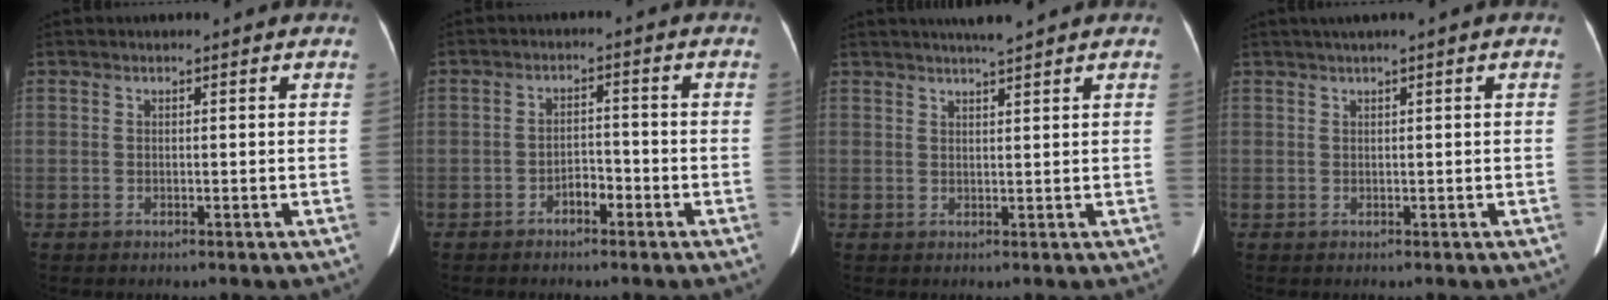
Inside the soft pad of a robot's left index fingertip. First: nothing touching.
{"total": 2.8, "force": [-1.9, 1.2, 1.7], "torque": [-0.028, 0.007, -0.034]}
{"total": 3.7, "force": [3.2, -0.4, 1.8], "torque": [-0.026, 0.010, 0.049]}
{"total": 1.9, "force": [0.9, -0.2, 1.6], "torque": [-0.038, 0.014, 0.021]}